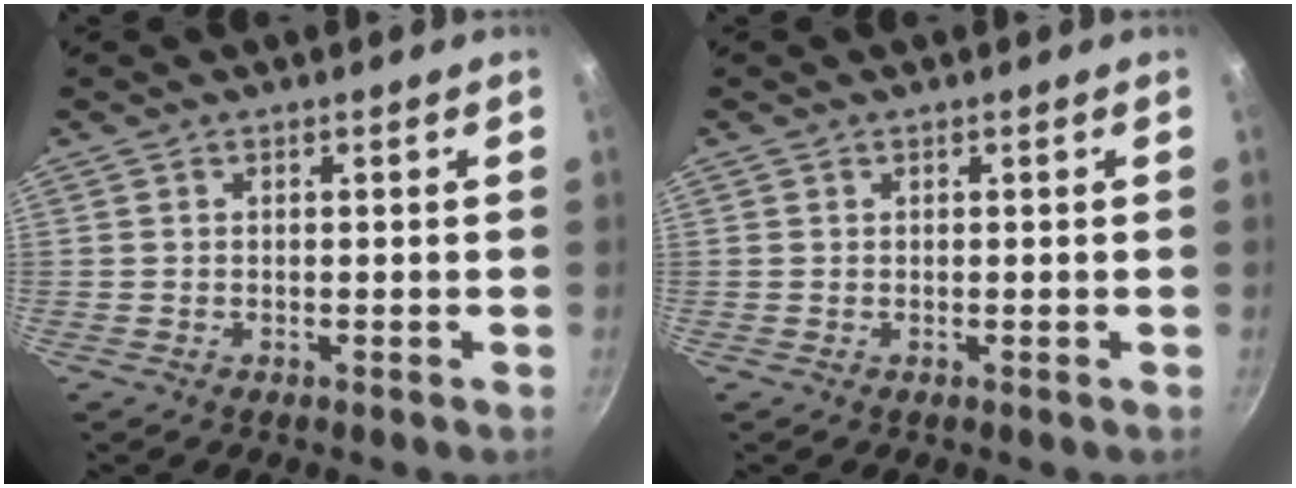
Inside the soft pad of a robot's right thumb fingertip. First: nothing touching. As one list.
[{"total": 0.0}]